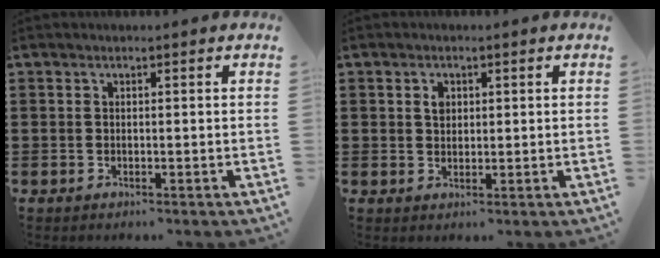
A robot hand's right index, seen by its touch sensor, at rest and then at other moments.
{"total": 1.9, "force": [0.7, 1.3, 1.3], "torque": [-0.029, 0.006, 0.012]}